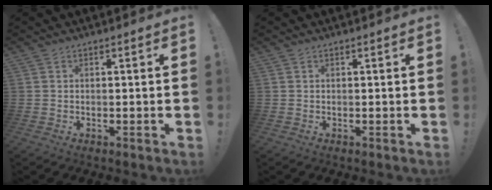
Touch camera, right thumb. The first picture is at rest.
{"total": 0.0}